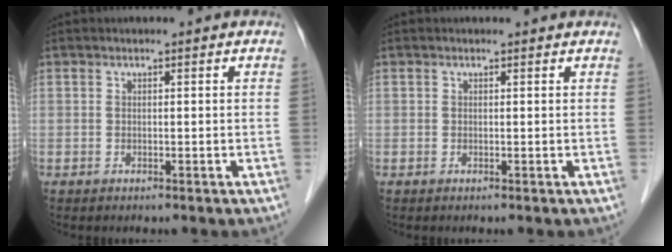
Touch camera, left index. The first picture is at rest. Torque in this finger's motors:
{"motor_torque": [-1.17, -0.91, -0.60, -0.04]}